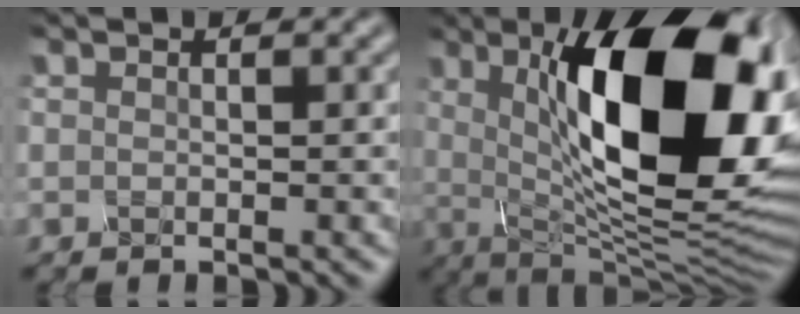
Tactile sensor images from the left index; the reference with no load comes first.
{"total": 15.9, "force": [3.6, 6.0, 14.3], "torque": [-0.203, -0.006, 0.050]}